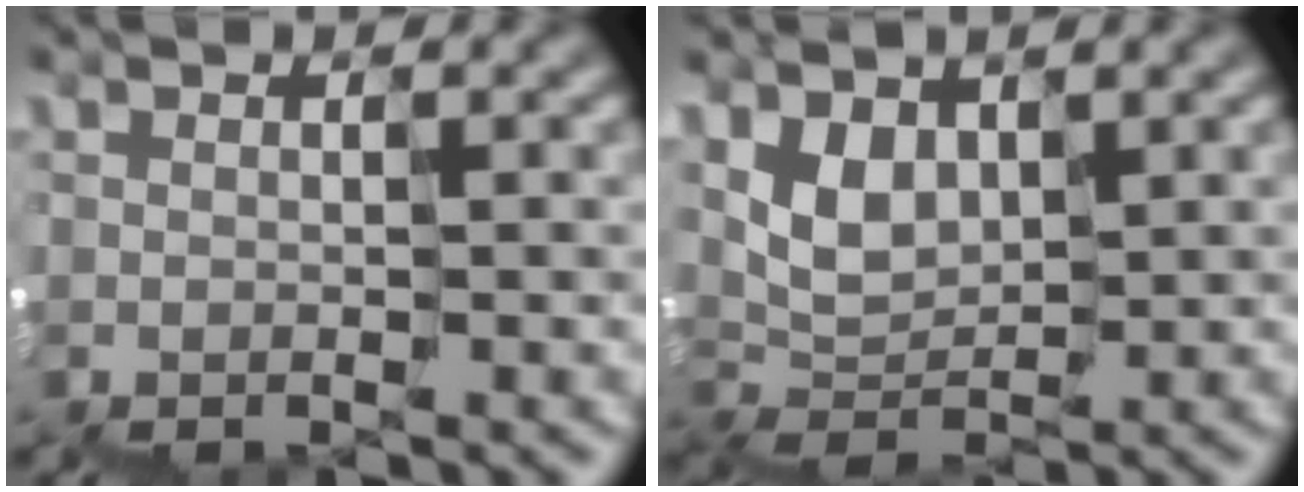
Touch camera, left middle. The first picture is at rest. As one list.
[{"total": 3.0, "force": [2.0, 2.0, 1.1], "torque": [-0.032, 0.003, 0.040]}]